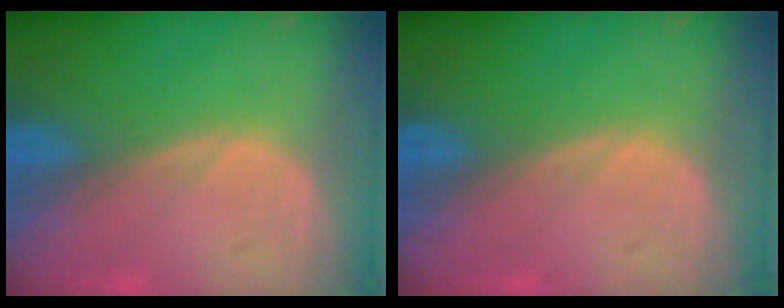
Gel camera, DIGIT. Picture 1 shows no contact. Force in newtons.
{"total": 0.0}